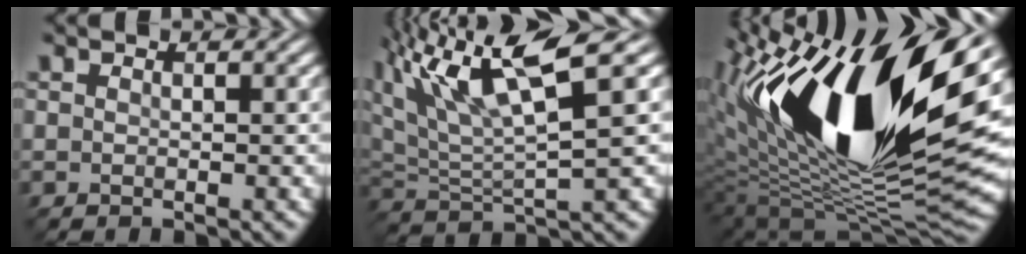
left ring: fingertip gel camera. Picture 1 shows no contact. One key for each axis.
{"total": 9.3, "fx": 5.3, "fy": 2.2, "fz": 7.4, "tx": -0.150, "ty": 0.012, "tz": 0.099}
{"total": 18.7, "fx": 5.8, "fy": 7.2, "fz": 16.2, "tx": -0.275, "ty": -0.002, "tz": 0.096}